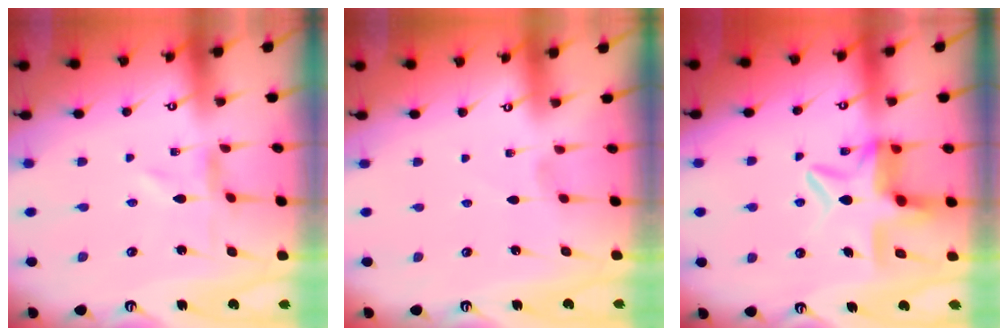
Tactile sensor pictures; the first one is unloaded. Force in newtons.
{"total": 0.9, "press": 0.9, "slide": 0.1}
{"total": 10.2, "press": 10.2, "slide": 0.9}